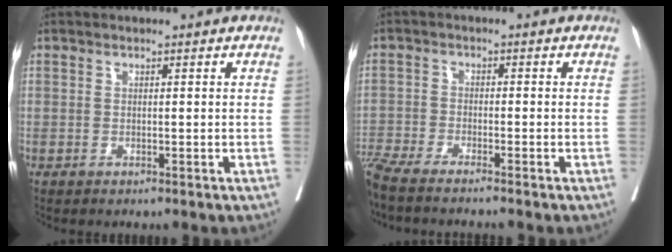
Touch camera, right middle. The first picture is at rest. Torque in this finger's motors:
{"motor_torque": [0.38, -0.95, 0.03, 0.03]}